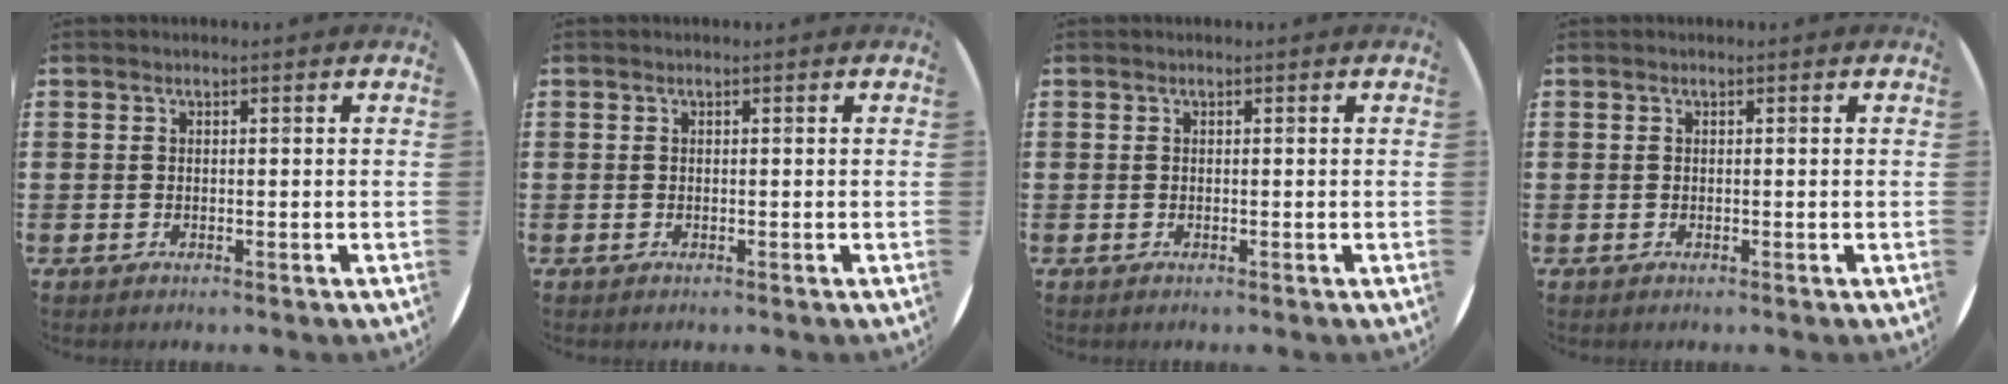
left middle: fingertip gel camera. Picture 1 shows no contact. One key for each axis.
{"total": 0.0}
{"total": 0.0}
{"total": 0.0}